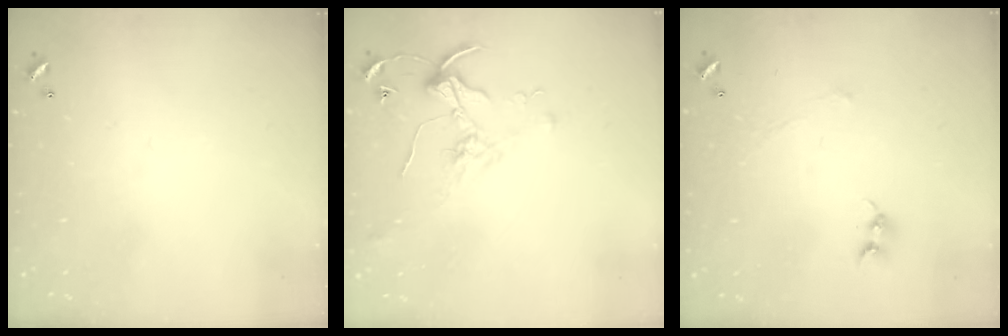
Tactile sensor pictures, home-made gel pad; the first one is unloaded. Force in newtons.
{"total": 2.1, "press": 2.1, "slide": 0.1}
{"total": 1.0, "press": 0.8, "slide": 0.6}